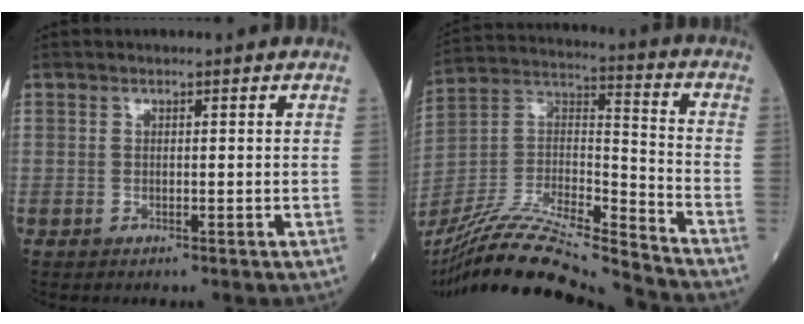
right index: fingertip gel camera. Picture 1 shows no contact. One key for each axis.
{"total": 22.9, "fx": -21.1, "fy": -0.1, "fz": 8.8, "tx": -0.205, "ty": -0.006, "tz": -0.372}